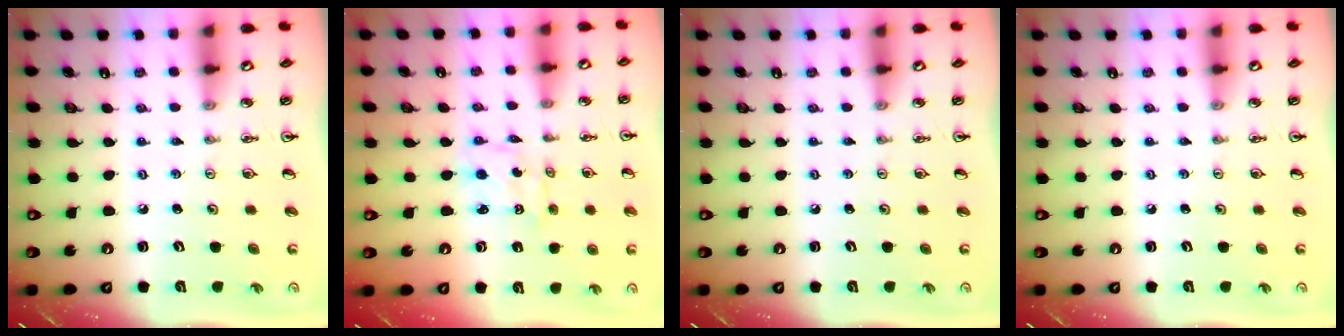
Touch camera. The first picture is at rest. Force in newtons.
{"total": 1.4, "press": 1.4, "slide": 0.2}
{"total": 0.0}
{"total": 0.0}